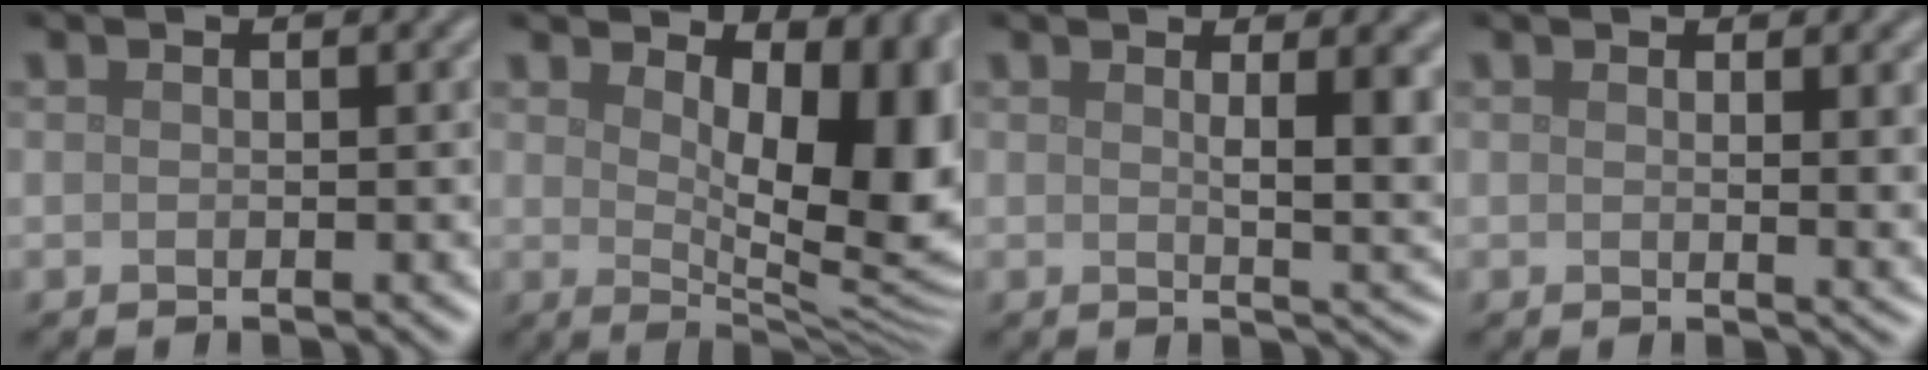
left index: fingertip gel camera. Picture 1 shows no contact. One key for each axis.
{"total": 10.8, "fx": 2.6, "fy": 4.8, "fz": 9.2, "tx": -0.111, "ty": -0.014, "tz": 0.048}
{"total": 5.9, "fx": 1.5, "fy": 1.8, "fz": 5.5, "tx": -0.063, "ty": -0.007, "tz": 0.028}
{"total": 3.2, "fx": 1.3, "fy": 1.1, "fz": 2.7, "tx": -0.028, "ty": -0.003, "tz": 0.019}